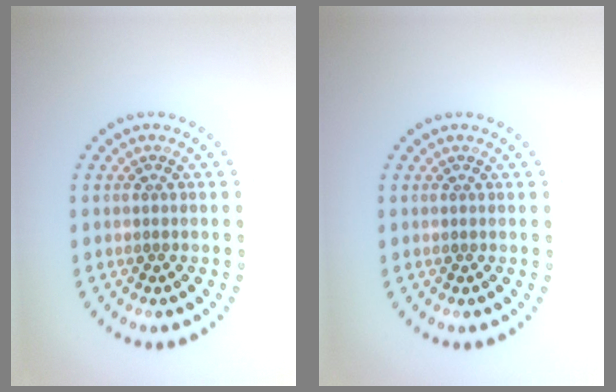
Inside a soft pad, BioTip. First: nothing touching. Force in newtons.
{"total": 0.0}